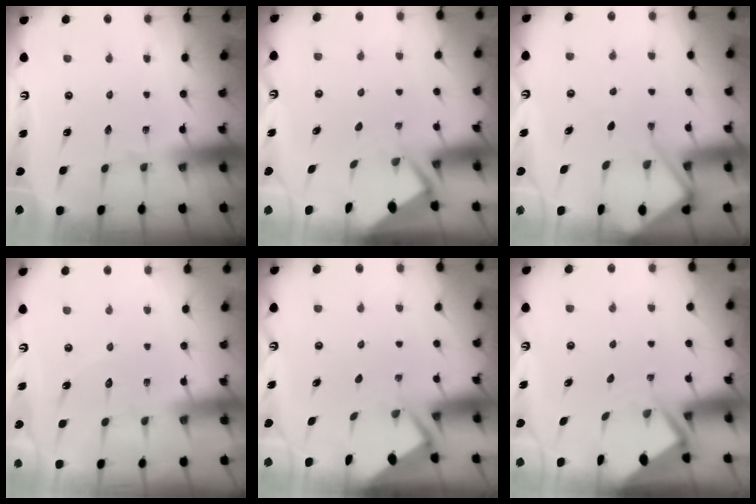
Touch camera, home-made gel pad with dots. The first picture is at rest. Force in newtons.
{"total": 2.8, "press": 2.8, "slide": 0.3}
{"total": 6.4, "press": 6.3, "slide": 0.8}
{"total": 4.5, "press": 4.5, "slide": 0.4}
{"total": 2.6, "press": 2.6, "slide": 0.3}
{"total": 3.6, "press": 3.6, "slide": 0.4}